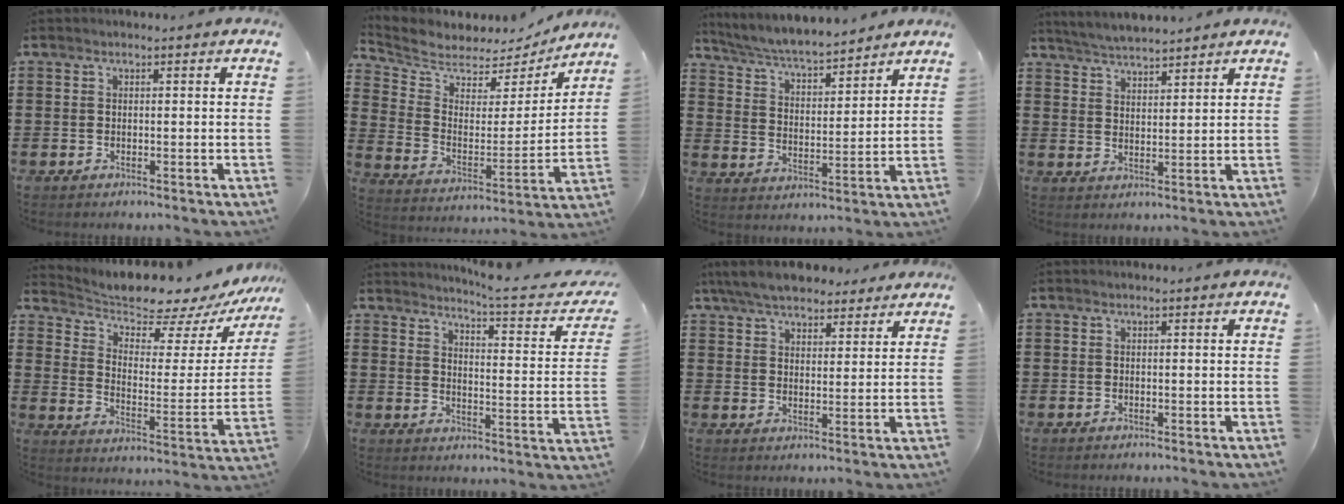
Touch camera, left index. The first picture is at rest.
{"total": 5.2, "force": [4.6, 2.4, 0.2], "torque": [-0.045, -0.039, 0.076]}
{"total": 5.7, "force": [5.5, 0.2, 1.7], "torque": [-0.057, -0.031, 0.094]}
{"total": 3.9, "force": [3.9, -0.3, 0.3], "torque": [-0.020, -0.013, 0.071]}
{"total": 6.9, "force": [6.5, 1.5, 1.9], "torque": [-0.056, -0.056, 0.109]}
{"total": 4.9, "force": [4.3, -0.3, 2.2], "torque": [-0.051, -0.039, 0.064]}
{"total": 6.7, "force": [6.0, 1.9, 2.3], "torque": [-0.064, -0.008, 0.113]}
{"total": 0.0}